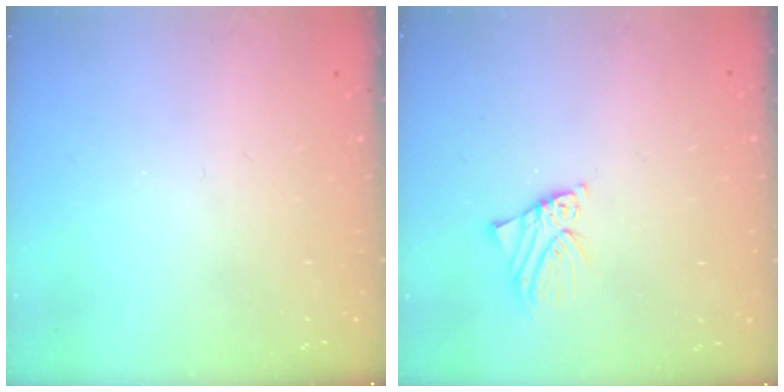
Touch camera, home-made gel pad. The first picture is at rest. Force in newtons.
{"total": 2.4, "press": 2.4, "slide": 0.3}